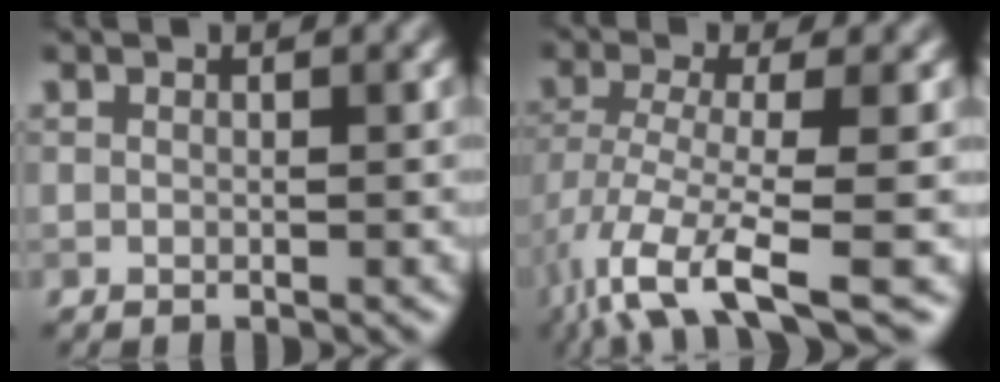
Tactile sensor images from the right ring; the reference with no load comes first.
{"total": 8.6, "force": [-4.8, 2.3, 6.8], "torque": [-0.130, -0.013, -0.091]}